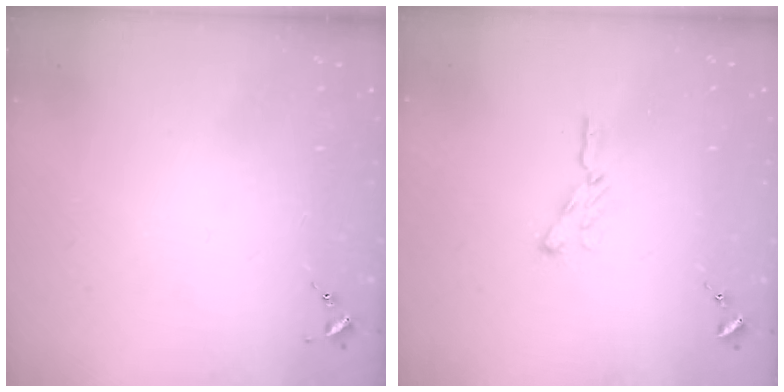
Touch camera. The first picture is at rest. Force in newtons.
{"total": 4.7, "press": 4.6, "slide": 0.6}